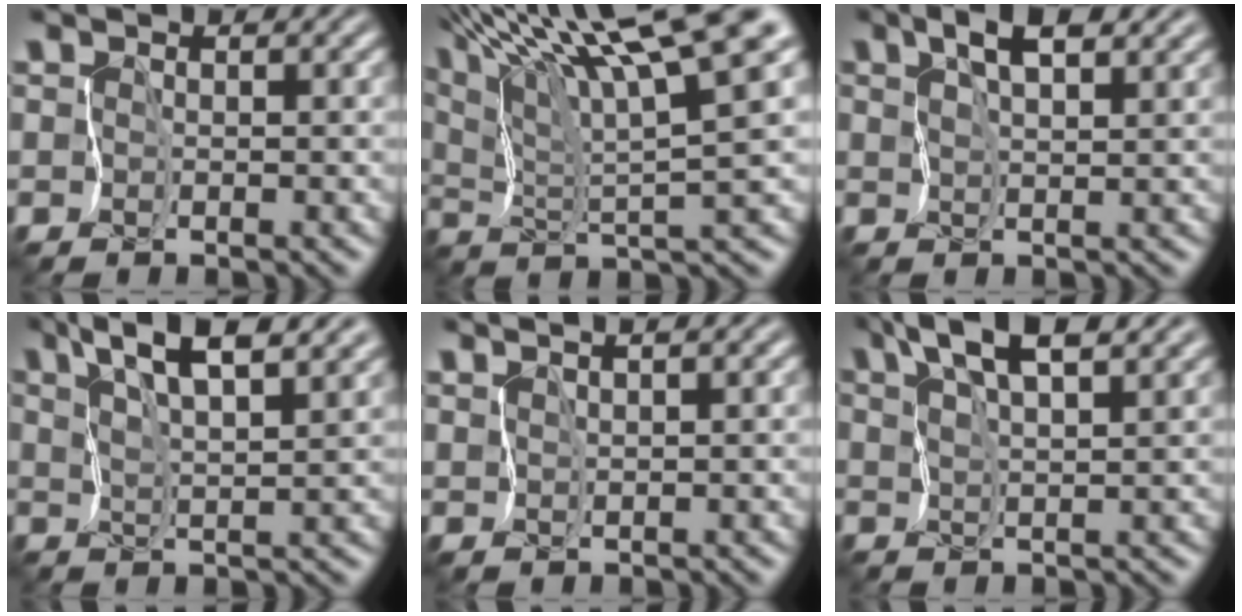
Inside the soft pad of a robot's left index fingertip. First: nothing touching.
{"total": 14.9, "force": [9.5, 2.7, 11.2], "torque": [-0.181, 0.020, 0.142]}
{"total": 3.4, "force": [2.1, 0.9, 2.5], "torque": [-0.049, 0.004, 0.038]}
{"total": 6.3, "force": [4.4, 1.4, 4.3], "torque": [-0.081, 0.013, 0.067]}
{"total": 3.1, "force": [2.4, 0.6, 1.9], "torque": [-0.036, 0.017, 0.034]}
{"total": 5.0, "force": [3.4, 0.9, 3.5], "torque": [-0.072, 0.012, 0.064]}